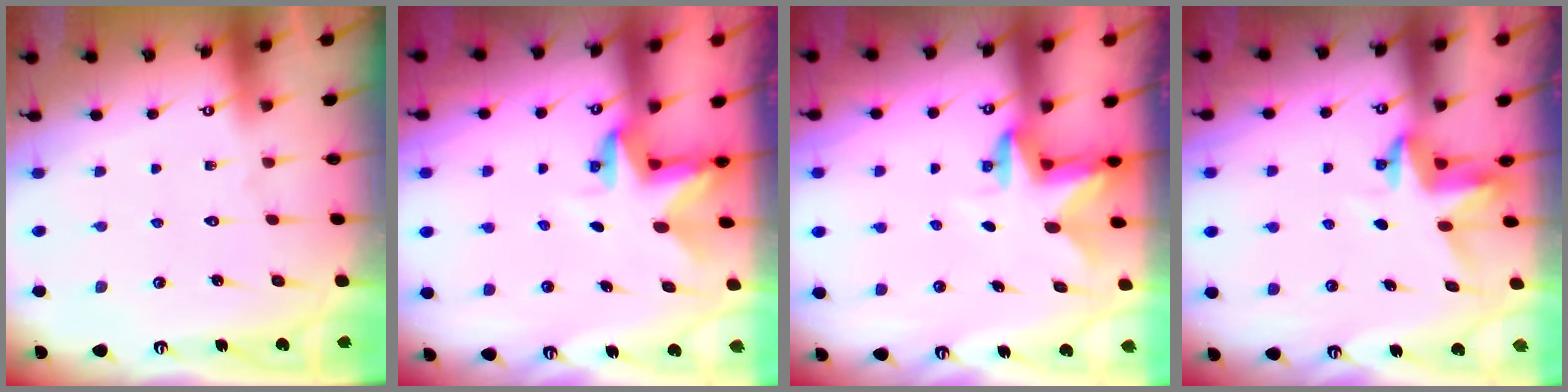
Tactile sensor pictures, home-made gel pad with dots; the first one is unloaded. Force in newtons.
{"total": 3.0, "press": 3.0, "slide": 0.2}
{"total": 2.6, "press": 2.5, "slide": 0.5}
{"total": 3.8, "press": 3.8, "slide": 0.4}